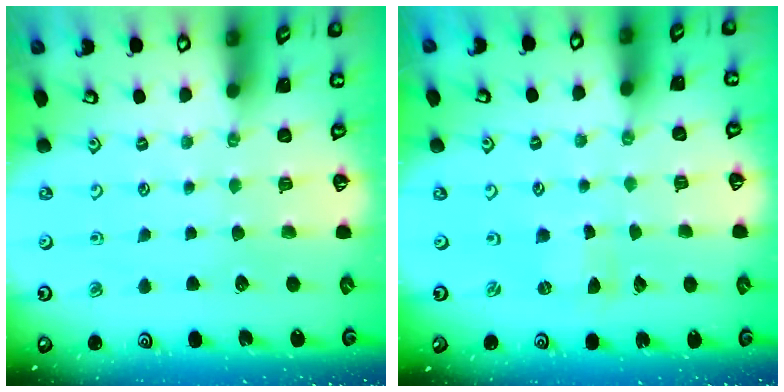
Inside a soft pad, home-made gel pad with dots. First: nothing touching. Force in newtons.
{"total": 0.0}